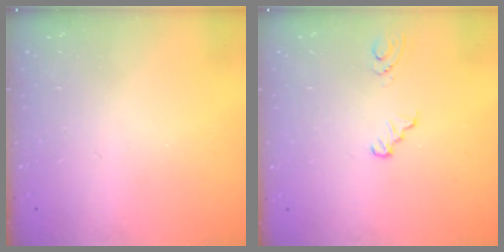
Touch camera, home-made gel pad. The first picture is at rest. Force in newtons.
{"total": 3.3, "press": 3.3, "slide": 0.3}